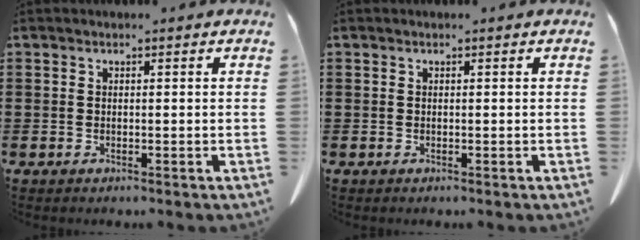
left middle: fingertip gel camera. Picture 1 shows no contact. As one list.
[{"total": 0.0}]